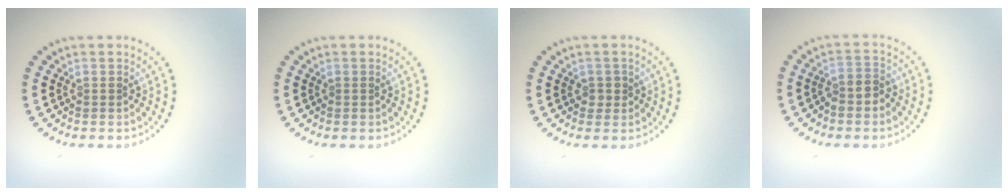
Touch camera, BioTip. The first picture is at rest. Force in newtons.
{"total": 0.0}
{"total": 0.8, "press": 0.8, "slide": 0.3}
{"total": 2.2, "press": 1.8, "slide": 1.2}